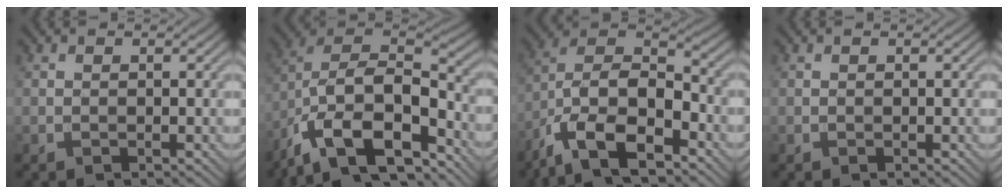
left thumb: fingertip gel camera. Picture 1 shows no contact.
{"total": 16.8, "force": [-10.2, 7.6, 11.0], "torque": [-0.225, -0.015, -0.175]}
{"total": 14.2, "force": [-8.0, 6.5, 9.8], "torque": [-0.204, -0.021, -0.159]}
{"total": 0.0}